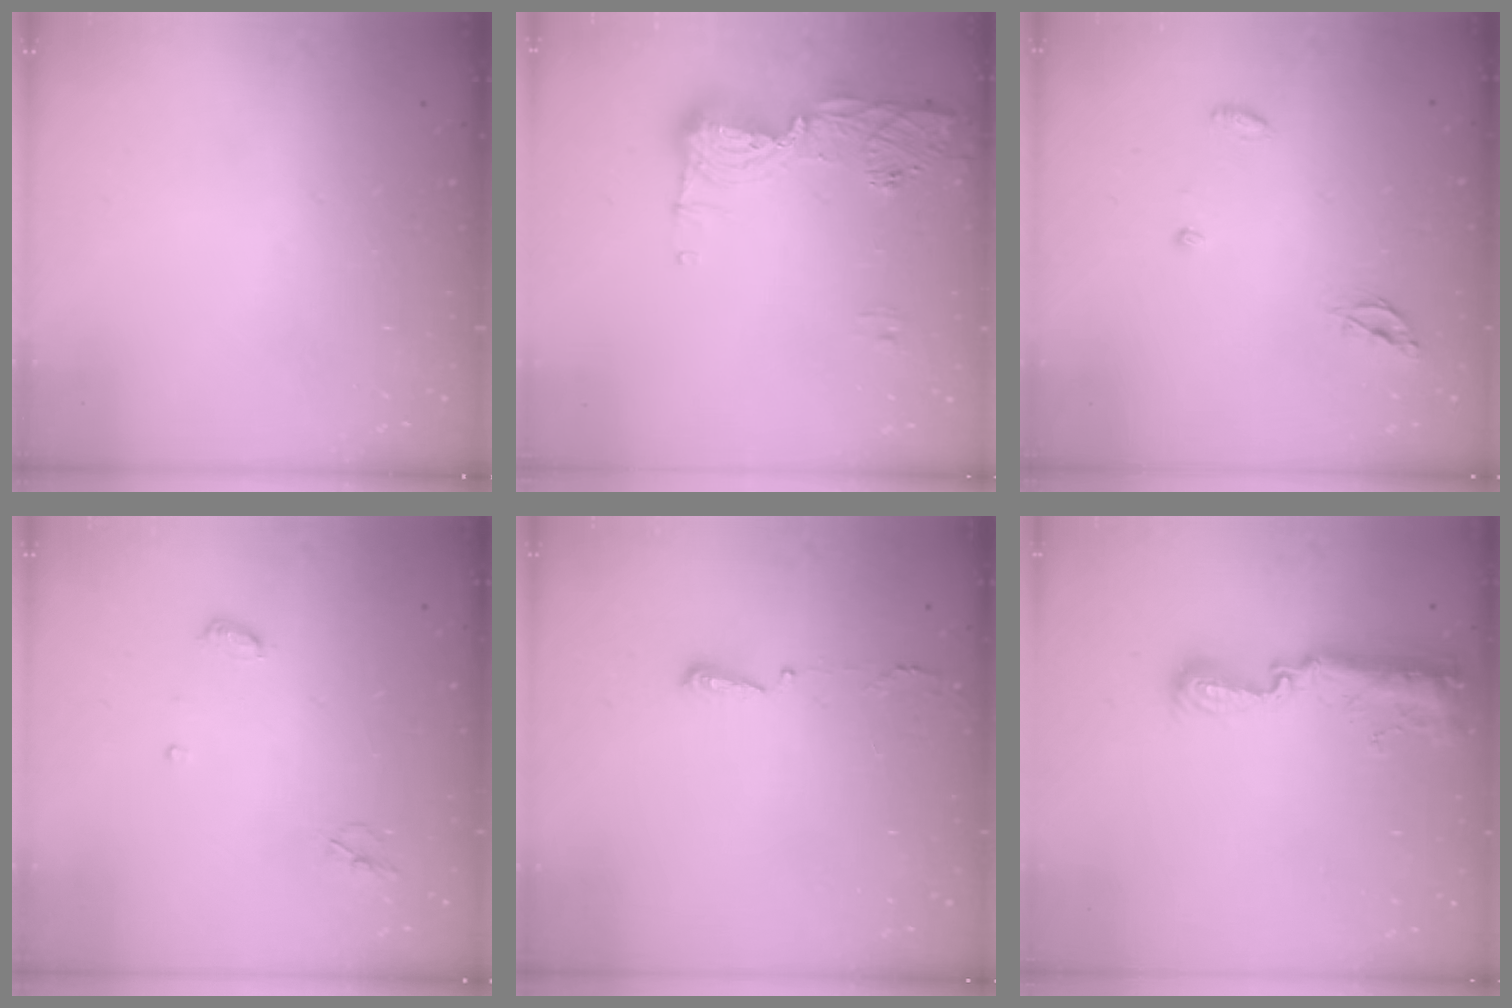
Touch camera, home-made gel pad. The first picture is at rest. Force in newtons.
{"total": 16.1, "press": 15.2, "slide": 5.3}
{"total": 4.4, "press": 4.4, "slide": 0.4}
{"total": 4.7, "press": 4.6, "slide": 0.5}
{"total": 2.9, "press": 2.8, "slide": 0.6}
{"total": 12.8, "press": 11.4, "slide": 5.9}